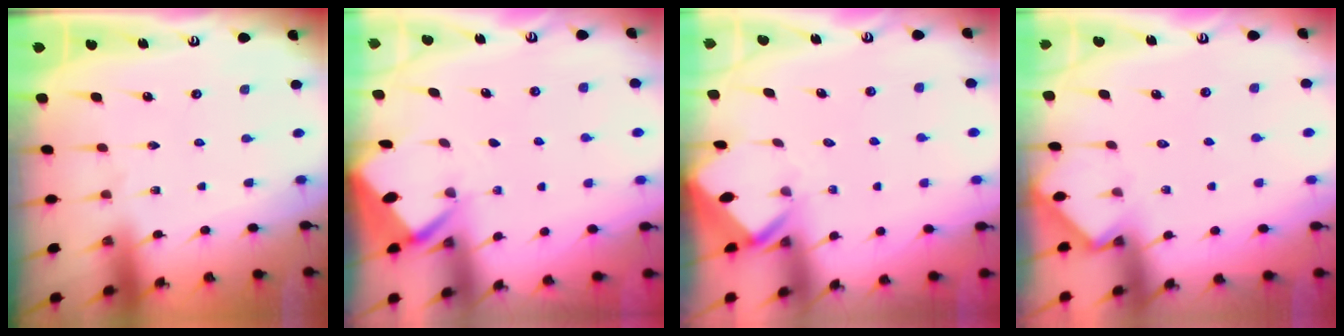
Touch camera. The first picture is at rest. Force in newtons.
{"total": 2.7, "press": 2.7, "slide": 0.3}
{"total": 2.4, "press": 2.4, "slide": 0.1}
{"total": 2.6, "press": 2.5, "slide": 0.3}